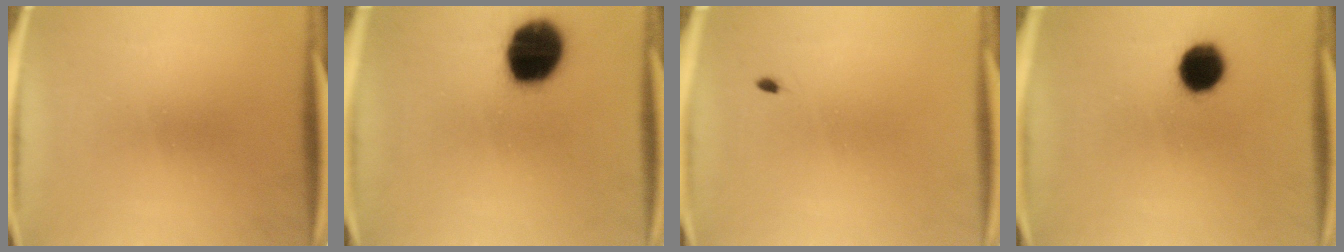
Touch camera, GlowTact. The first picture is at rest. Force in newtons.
{"total": 18.2}
{"total": 0.5}
{"total": 10.3}